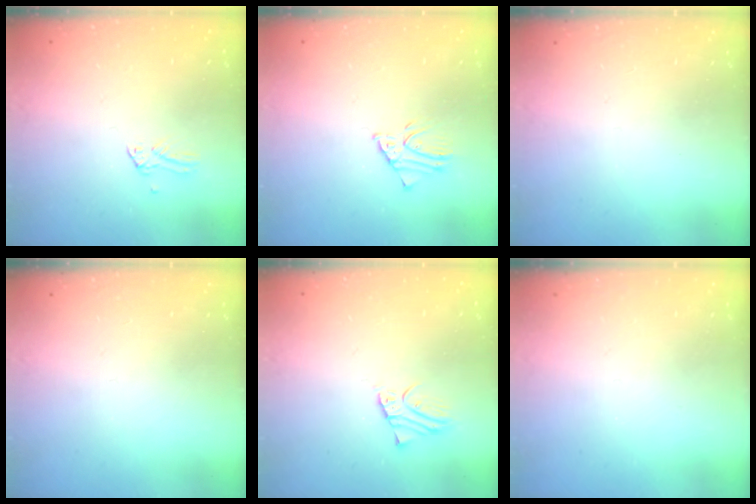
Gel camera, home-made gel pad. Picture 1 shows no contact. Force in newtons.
{"total": 1.5, "press": 1.5, "slide": 0.1}
{"total": 0.0}
{"total": 0.0}
{"total": 1.9, "press": 1.9, "slide": 0.1}
{"total": 0.0}